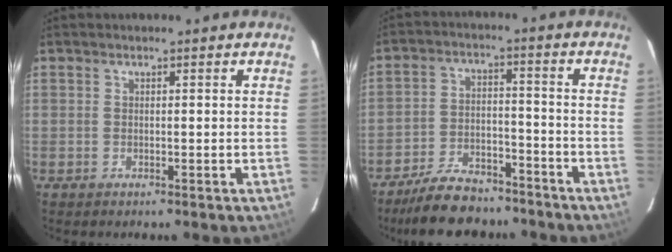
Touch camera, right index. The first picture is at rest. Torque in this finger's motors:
{"motor_torque": [1.07, -1.06, 0.35, 0.07]}